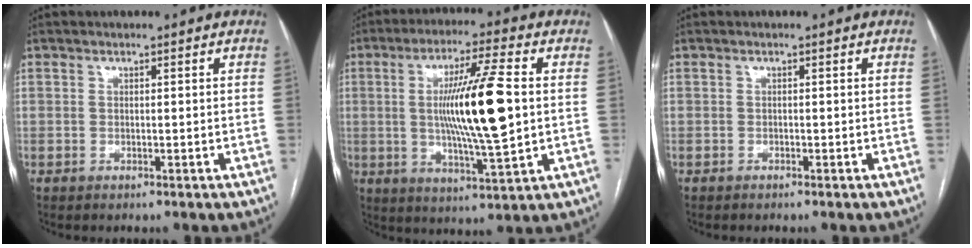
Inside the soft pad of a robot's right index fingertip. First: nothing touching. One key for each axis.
{"total": 14.9, "fx": 0.9, "fy": 0.7, "fz": 14.8, "tx": -0.266, "ty": -0.004, "tz": 0.014}
{"total": 0.0}